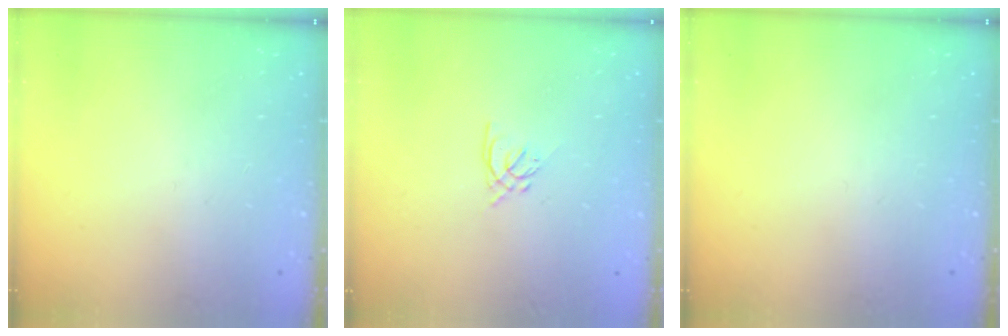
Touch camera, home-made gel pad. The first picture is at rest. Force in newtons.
{"total": 1.3, "press": 1.1, "slide": 0.6}
{"total": 0.0}